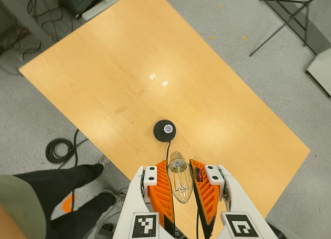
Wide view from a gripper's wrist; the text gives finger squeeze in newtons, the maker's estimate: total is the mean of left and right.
{"total": 21.1, "left": 23.4, "right": 18.8}